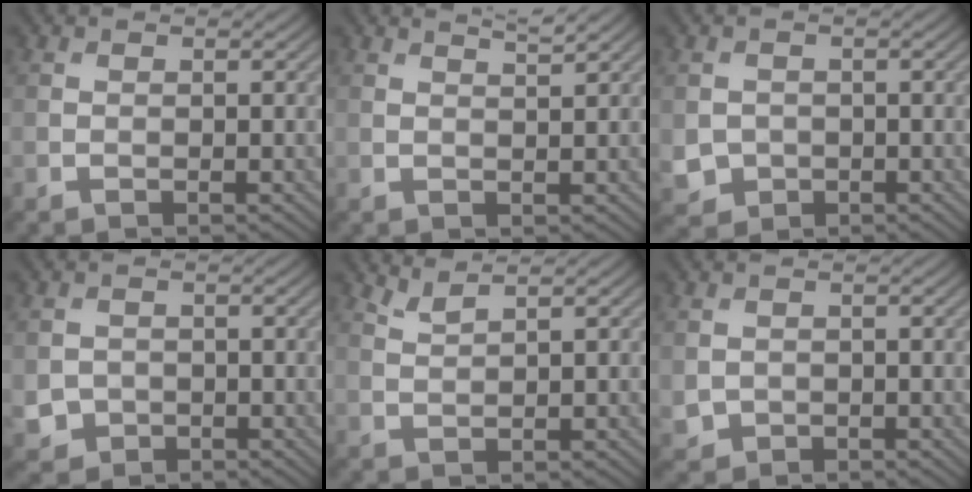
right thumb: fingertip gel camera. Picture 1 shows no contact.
{"total": 1.9, "force": [1.6, 0.2, 1.1], "torque": [-0.020, 0.001, 0.027]}
{"total": 2.9, "force": [-0.6, 2.7, 0.9], "torque": [-0.025, -0.013, -0.009]}
{"total": 2.7, "force": [-0.8, 2.5, 0.8], "torque": [-0.022, -0.011, -0.013]}
{"total": 2.0, "force": [1.7, 0.2, 0.9], "torque": [-0.028, 0.004, 0.042]}
{"total": 1.6, "force": [0.0, 1.5, 0.6], "torque": [-0.019, -0.012, 0.003]}